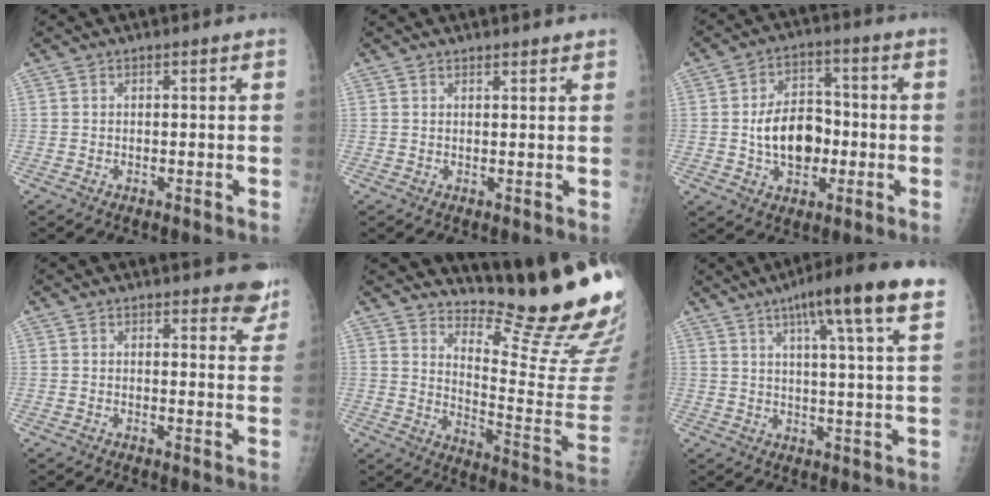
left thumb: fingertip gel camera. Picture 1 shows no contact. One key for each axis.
{"total": 1.7, "fx": 1.5, "fy": 0.4, "fz": 0.6, "tx": -0.001, "ty": -0.005, "tz": 0.022}
{"total": 11.5, "fx": -1.3, "fy": 8.2, "fz": 7.9, "tx": -0.097, "ty": 0.021, "tz": -0.023}
{"total": 5.4, "fx": 4.6, "fy": 1.9, "fz": 2.2, "tx": 0.008, "ty": -0.027, "tz": 0.042}
{"total": 20.4, "fx": 16.9, "fy": 2.6, "fz": 11.1, "tx": -0.131, "ty": -0.175, "tz": 0.231}
{"total": 14.9, "fx": 8.5, "fy": 1.1, "fz": 12.2, "tx": -0.179, "ty": -0.021, "tz": 0.114}